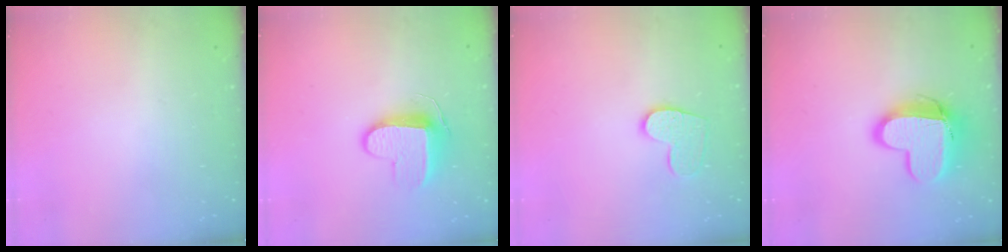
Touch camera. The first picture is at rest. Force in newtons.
{"total": 10.0, "press": 10.0, "slide": 1.1}
{"total": 9.9, "press": 9.9, "slide": 0.7}
{"total": 14.1, "press": 14.1, "slide": 1.1}